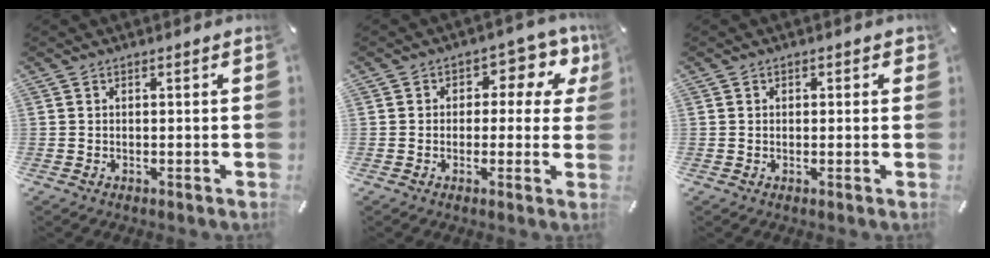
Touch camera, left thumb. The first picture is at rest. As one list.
[{"total": 7.8, "force": [2.0, 5.3, 5.3], "torque": [-0.066, -0.008, 0.030]}, {"total": 1.1, "force": [0.0, 1.1, 0.3], "torque": [0.009, -0.001, -0.006]}]